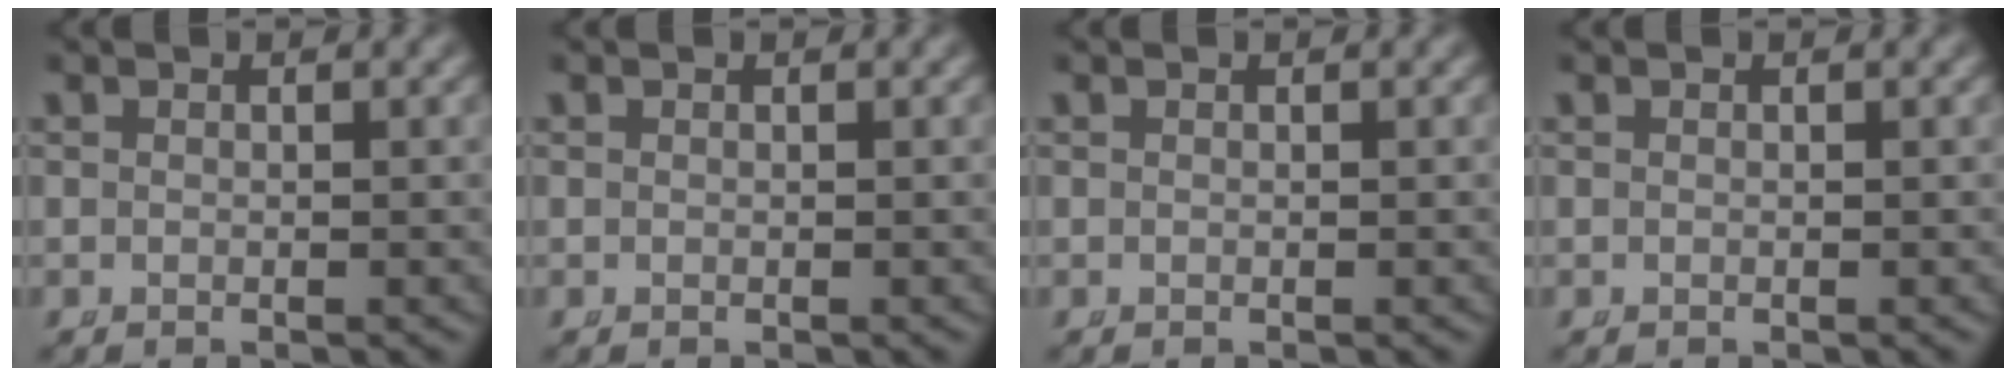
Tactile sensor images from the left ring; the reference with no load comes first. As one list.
[{"total": 0.0}, {"total": 0.0}, {"total": 0.0}]